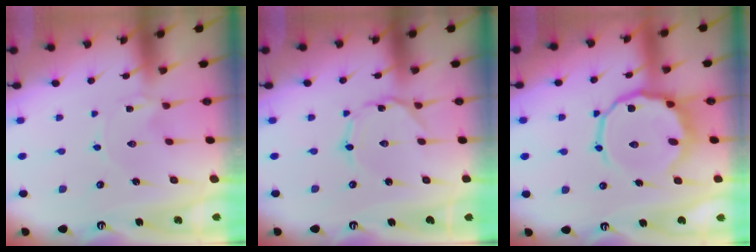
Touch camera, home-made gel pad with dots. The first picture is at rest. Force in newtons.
{"total": 1.0, "press": 0.9, "slide": 0.3}
{"total": 13.5, "press": 13.3, "slide": 2.5}